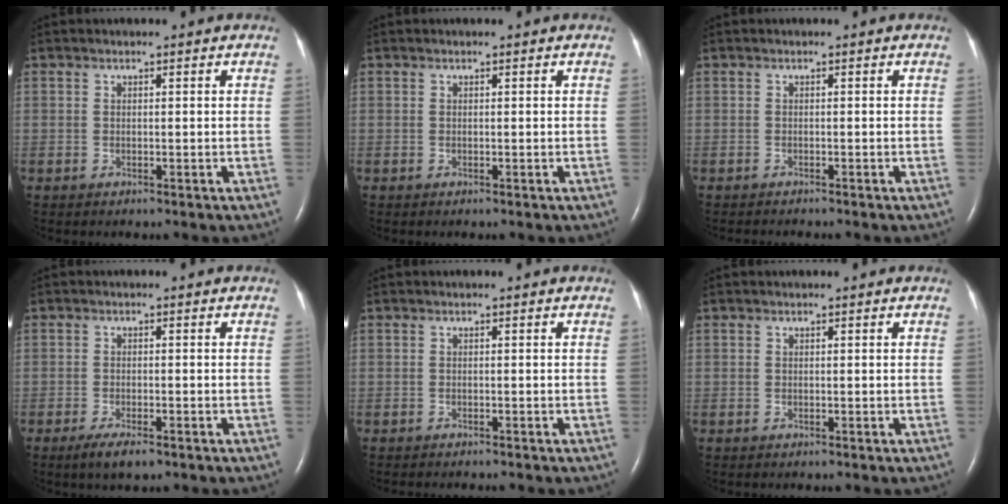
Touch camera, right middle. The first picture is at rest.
{"total": 0.0}
{"total": 0.9, "force": [-0.9, 0.0, 0.2], "torque": [-0.005, -0.002, -0.013]}
{"total": 3.4, "force": [-2.3, 0.8, 2.4], "torque": [-0.050, -0.006, -0.038]}
{"total": 2.0, "force": [-1.8, 0.1, 0.8], "torque": [-0.010, -0.002, -0.022]}
{"total": 0.0}